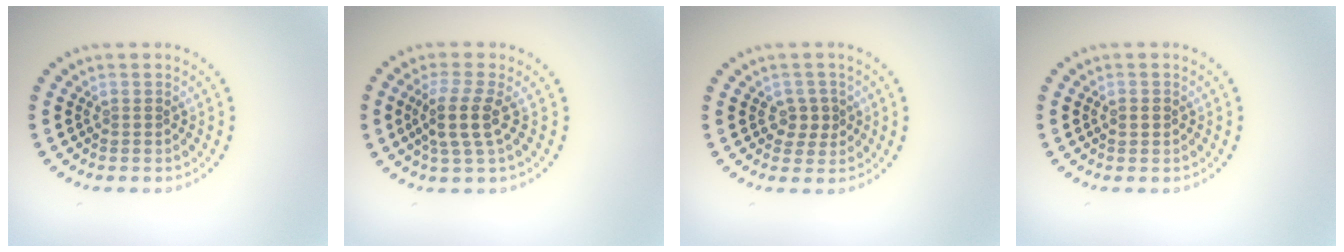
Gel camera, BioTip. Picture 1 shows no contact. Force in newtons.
{"total": 3.3, "press": 2.7, "slide": 2.0}
{"total": 1.9, "press": 1.7, "slide": 0.7}
{"total": 1.2, "press": 1.2, "slide": 0.1}